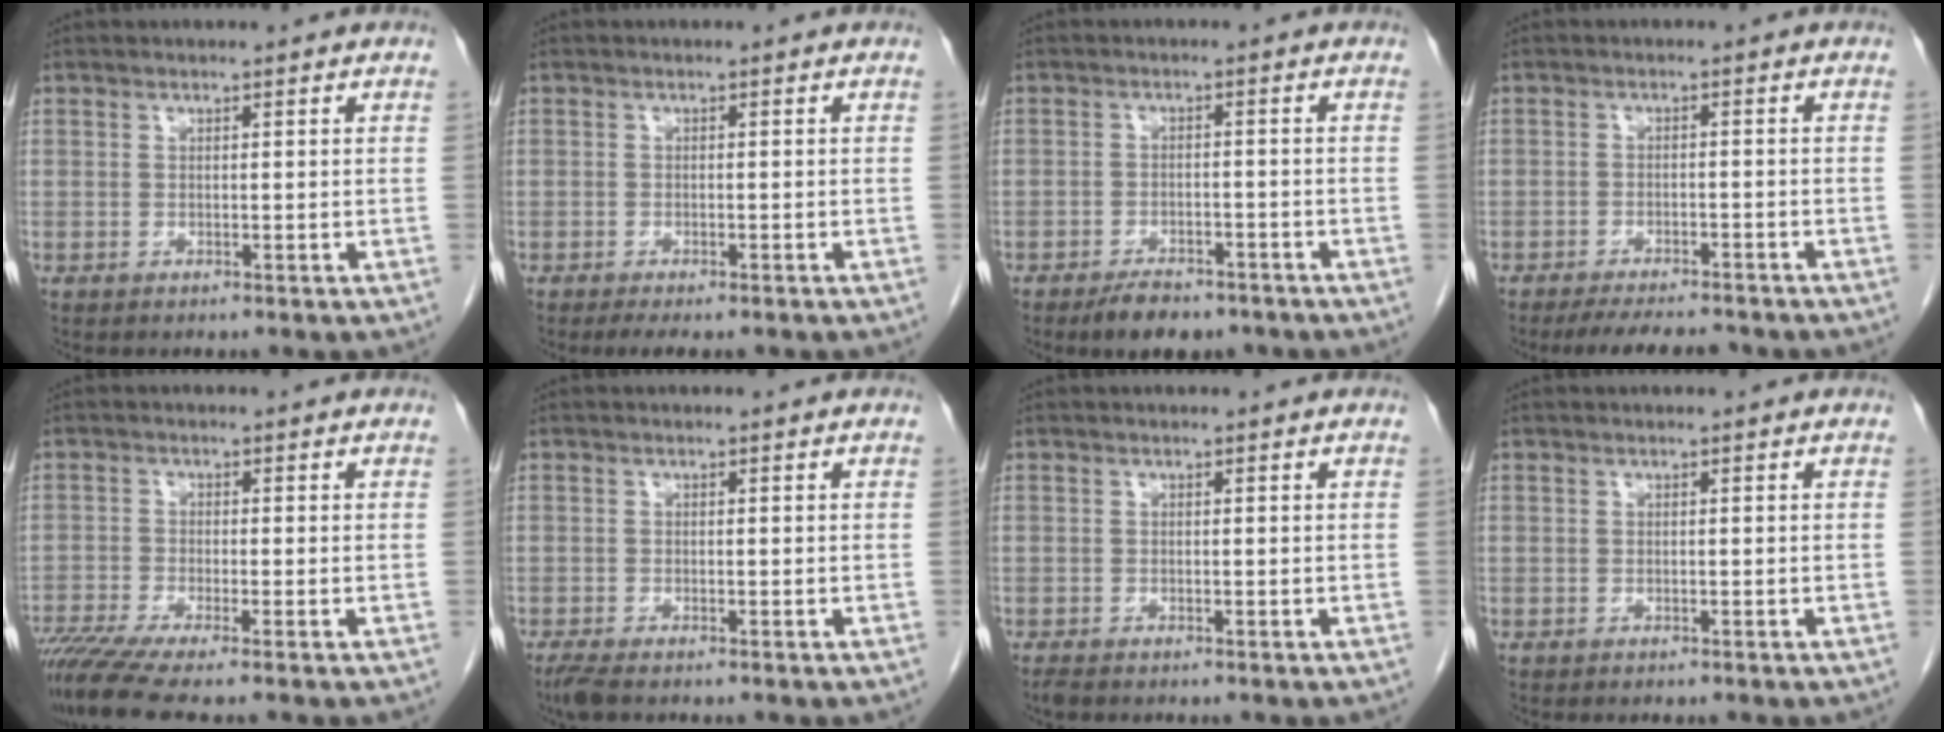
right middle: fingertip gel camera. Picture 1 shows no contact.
{"total": 3.3, "force": [-2.6, 1.1, 1.8], "torque": [-0.027, -0.009, -0.036]}
{"total": 5.8, "force": [-4.5, 2.3, 2.8], "torque": [-0.047, -0.003, -0.069]}
{"total": 7.5, "force": [-6.7, 1.7, 2.8], "torque": [-0.038, -0.009, -0.098]}
{"total": 8.1, "force": [-6.5, -0.2, 4.9], "torque": [-0.089, -0.021, -0.115]}
{"total": 2.4, "force": [-1.9, 0.5, 1.4], "torque": [-0.035, -0.009, -0.036]}
{"total": 1.1, "force": [-0.9, 0.3, 0.5], "torque": [-0.017, -0.005, -0.016]}
{"total": 0.0}